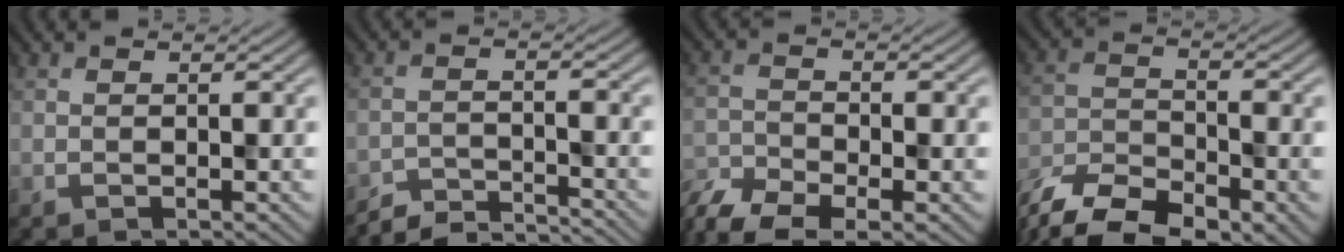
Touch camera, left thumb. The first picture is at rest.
{"total": 4.7, "force": [-4.5, 0.5, 1.0], "torque": [-0.020, 0.001, -0.084]}
{"total": 8.3, "force": [-6.5, 3.2, 4.1], "torque": [-0.083, -0.024, -0.124]}
{"total": 12.2, "force": [-9.1, 4.7, 6.5], "torque": [-0.138, -0.024, -0.159]}